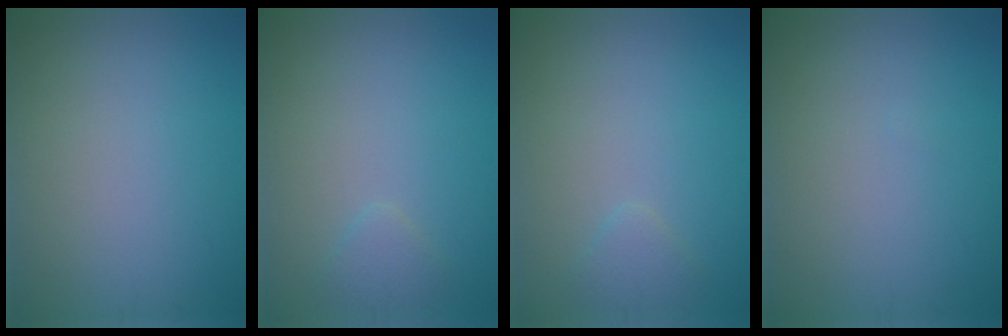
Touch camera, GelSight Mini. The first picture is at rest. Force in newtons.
{"total": 1.1, "press": 1.1, "slide": 0.1}
{"total": 1.1, "press": 1.1, "slide": 0.1}
{"total": 0.0}